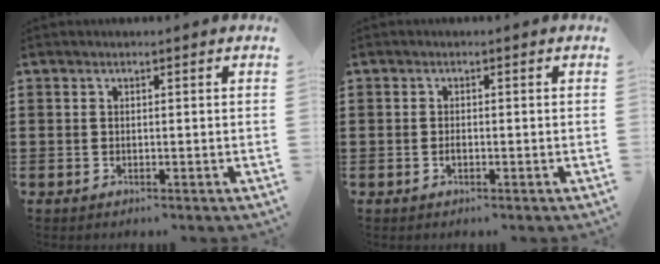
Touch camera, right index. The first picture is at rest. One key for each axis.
{"total": 0.8, "fx": -0.3, "fy": 0.3, "fz": 0.7, "tx": -0.015, "ty": -0.006, "tz": -0.003}